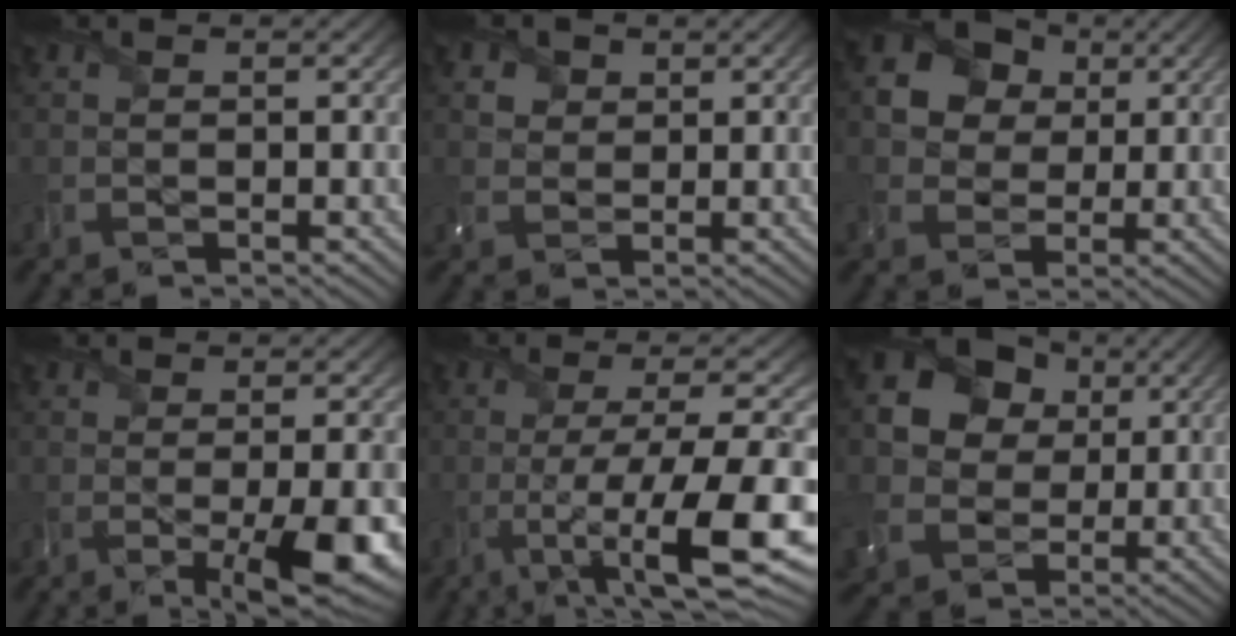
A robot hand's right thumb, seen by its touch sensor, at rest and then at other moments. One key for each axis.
{"total": 3.4, "fx": 1.8, "fy": 2.7, "fz": 1.1, "tx": -0.041, "ty": -0.007, "tz": 0.038}
{"total": 12.9, "fx": 4.3, "fy": 10.9, "fz": 5.4, "tx": -0.168, "ty": 0.034, "tz": 0.082}
{"total": 9.0, "fx": -2.3, "fy": 2.4, "fz": 8.4, "tx": -0.120, "ty": -0.012, "tz": -0.023}
{"total": 14.2, "fx": -4.5, "fy": 3.5, "fz": 13.1, "tx": -0.212, "ty": -0.008, "tz": -0.065}
{"total": 16.8, "fx": 4.6, "fy": 14.7, "fz": 6.7, "tx": -0.224, "ty": 0.031, "tz": 0.073}